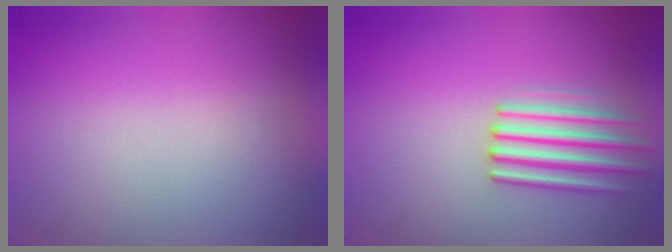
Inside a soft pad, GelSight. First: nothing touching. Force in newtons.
{"total": 3.0}